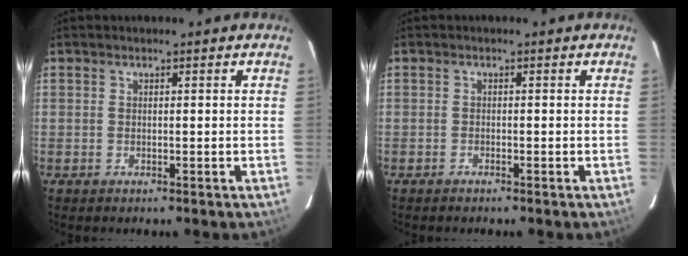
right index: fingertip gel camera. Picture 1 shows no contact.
{"total": 0.7, "force": [-0.6, 0.0, 0.2], "torque": [-0.008, 0.000, -0.013]}